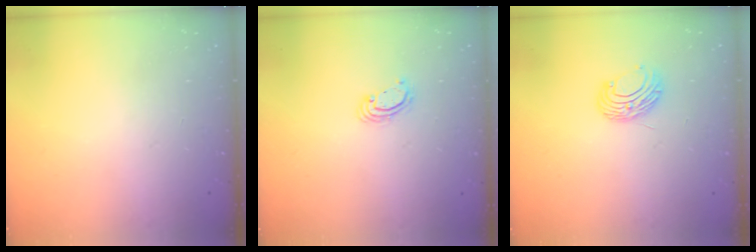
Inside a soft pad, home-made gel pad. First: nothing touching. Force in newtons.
{"total": 2.2, "press": 2.2, "slide": 0.2}
{"total": 8.0, "press": 7.9, "slide": 0.6}